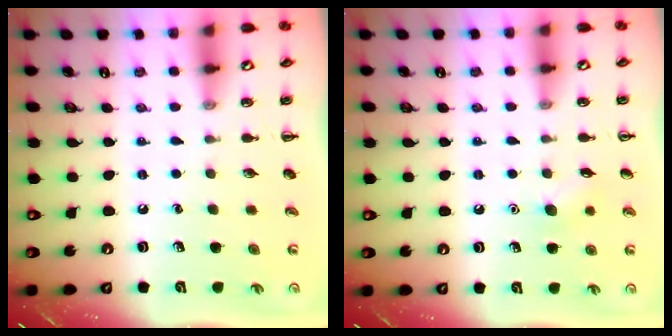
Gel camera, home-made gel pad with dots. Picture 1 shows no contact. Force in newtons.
{"total": 6.7, "press": 6.5, "slide": 1.7}